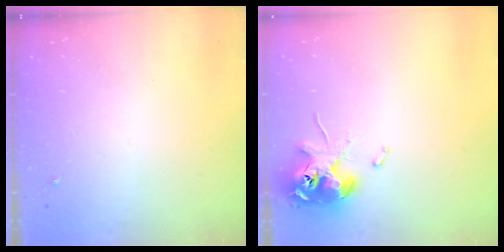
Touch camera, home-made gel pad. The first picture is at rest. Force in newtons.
{"total": 11.6, "press": 11.4, "slide": 1.7}